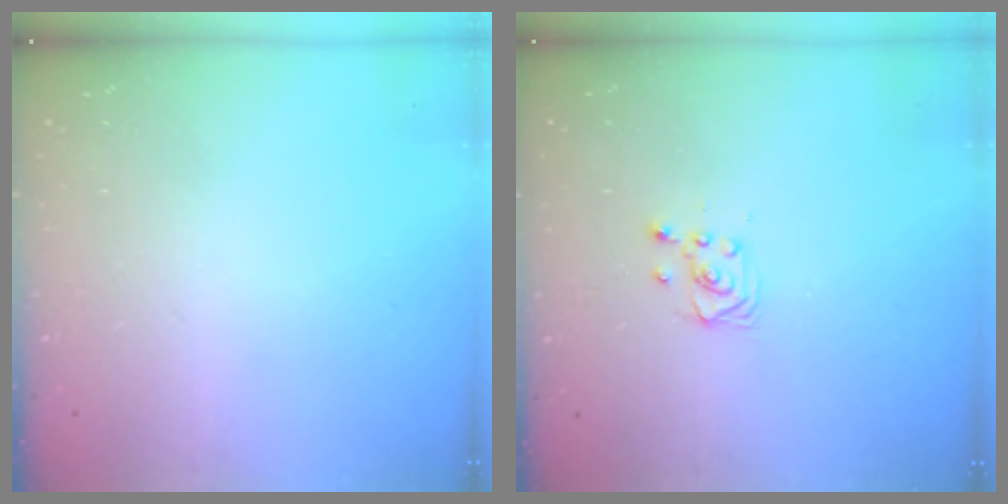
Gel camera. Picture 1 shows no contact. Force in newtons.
{"total": 2.9, "press": 2.9, "slide": 0.4}